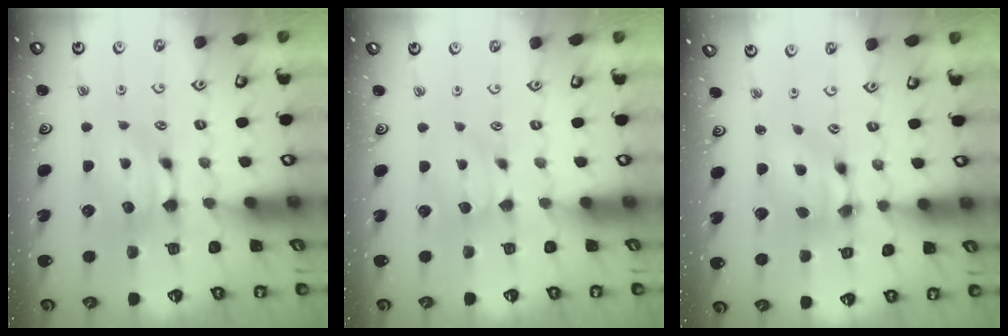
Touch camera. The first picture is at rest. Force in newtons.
{"total": 1.2, "press": 1.1, "slide": 0.4}
{"total": 5.9, "press": 5.5, "slide": 2.1}